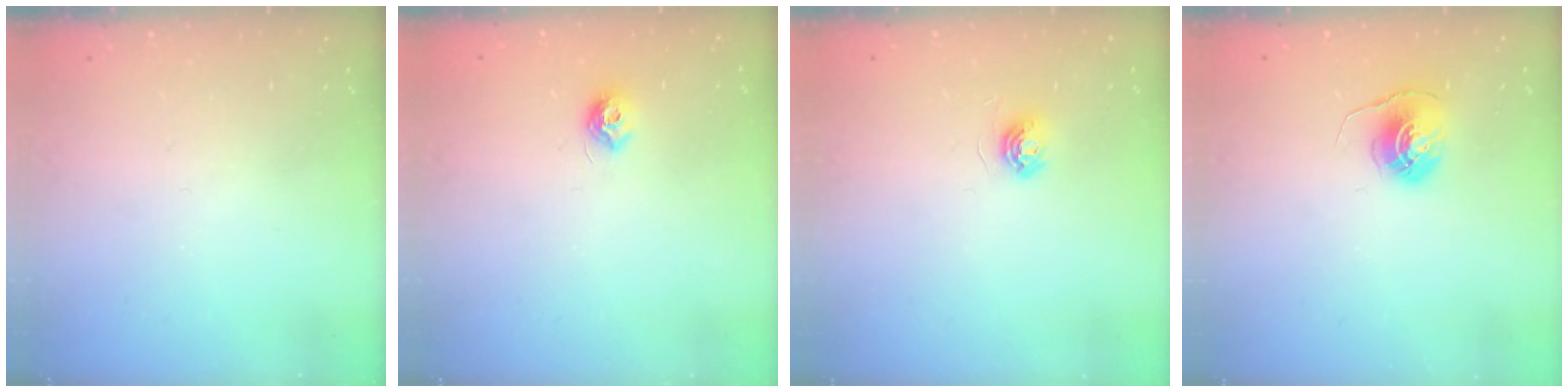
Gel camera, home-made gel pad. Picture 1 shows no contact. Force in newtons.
{"total": 7.2, "press": 7.2, "slide": 0.5}
{"total": 5.1, "press": 5.1, "slide": 0.5}
{"total": 6.0, "press": 6.0, "slide": 0.4}